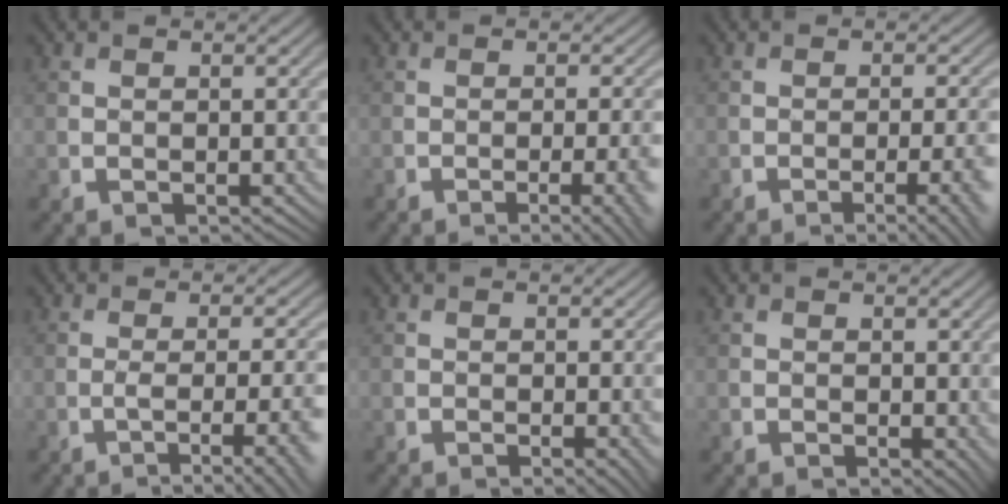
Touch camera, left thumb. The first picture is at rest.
{"total": 5.4, "force": [-2.4, 1.3, 4.6], "torque": [-0.048, 0.001, -0.026]}
{"total": 5.9, "force": [-2.8, 1.4, 5.0], "torque": [-0.054, 0.001, -0.033]}
{"total": 7.7, "force": [-2.8, 1.9, 6.9], "torque": [-0.076, -0.004, -0.039]}
{"total": 1.9, "force": [-0.8, 0.7, 1.6], "torque": [-0.020, -0.009, -0.003]}
{"total": 1.3, "force": [0.0, 0.8, 1.0], "torque": [-0.011, -0.008, 0.004]}